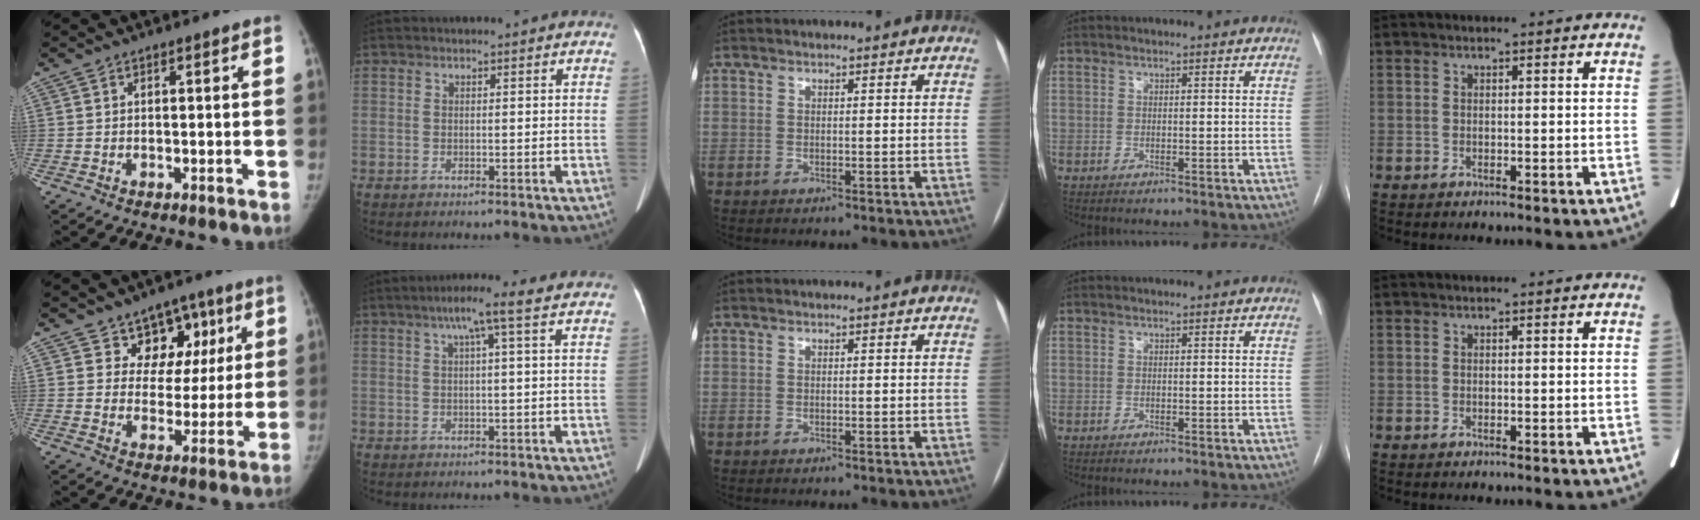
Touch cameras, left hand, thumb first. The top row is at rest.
{"thumb": {"total": 10.1, "force": [5.3, 7.9, 3.5], "torque": [0.004, -0.016, 0.079]}, "index": {"total": 5.2, "force": [2.9, -0.8, 4.2], "torque": [-0.073, 0.018, 0.049]}}